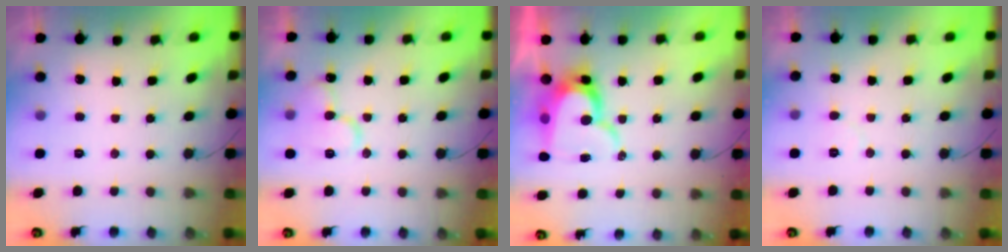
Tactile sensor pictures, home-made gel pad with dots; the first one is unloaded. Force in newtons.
{"total": 12.1, "press": 11.9, "slide": 1.6}
{"total": 13.4, "press": 13.3, "slide": 1.1}
{"total": 3.6, "press": 3.6, "slide": 0.4}